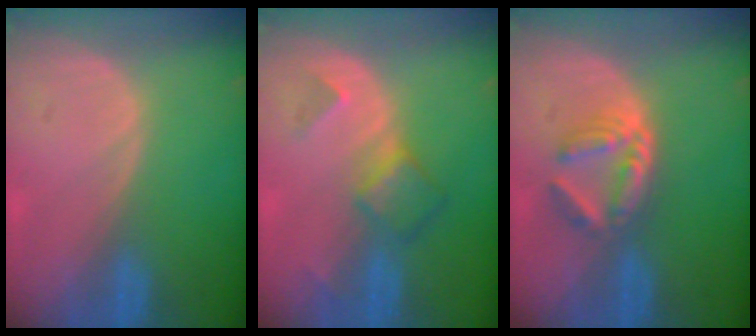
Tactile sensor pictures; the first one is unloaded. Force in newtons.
{"total": 5.1, "press": 4.5, "slide": 2.4}
{"total": 6.0, "press": 5.2, "slide": 3.1}